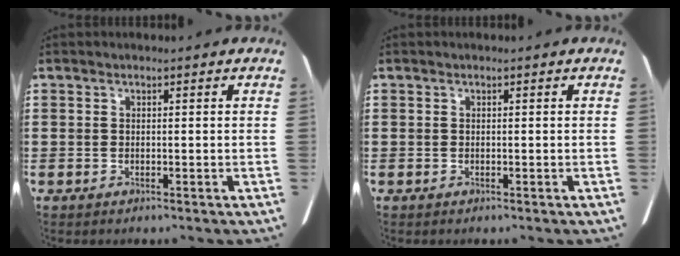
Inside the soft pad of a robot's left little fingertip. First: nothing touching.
{"total": 0.0}